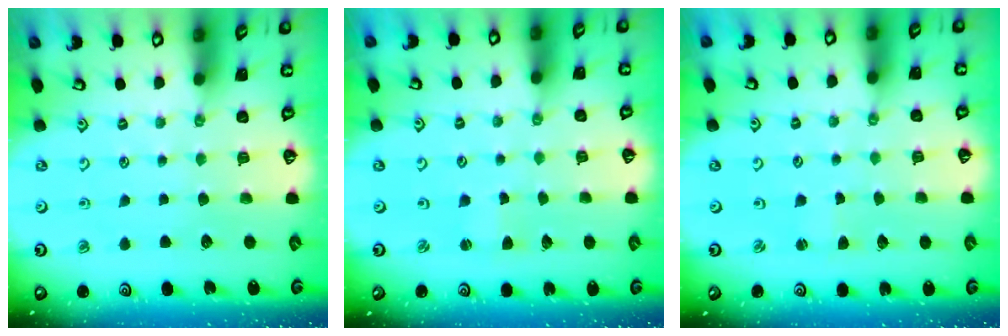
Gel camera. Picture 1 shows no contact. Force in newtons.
{"total": 1.7, "press": 1.7, "slide": 0.3}
{"total": 1.6, "press": 1.6, "slide": 0.1}